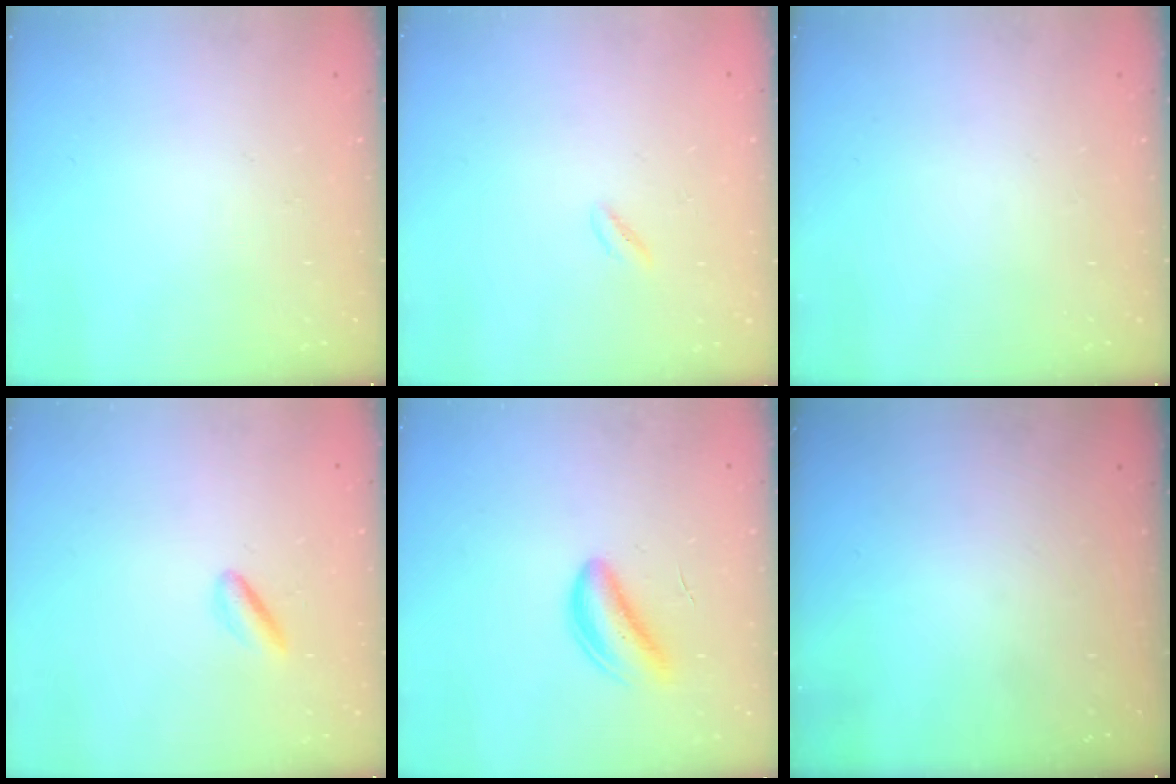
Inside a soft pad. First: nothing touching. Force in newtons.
{"total": 0.6, "press": 0.3, "slide": 0.6}
{"total": 0.0}
{"total": 2.9, "press": 2.8, "slide": 0.6}
{"total": 6.3, "press": 6.1, "slide": 1.6}
{"total": 0.0}